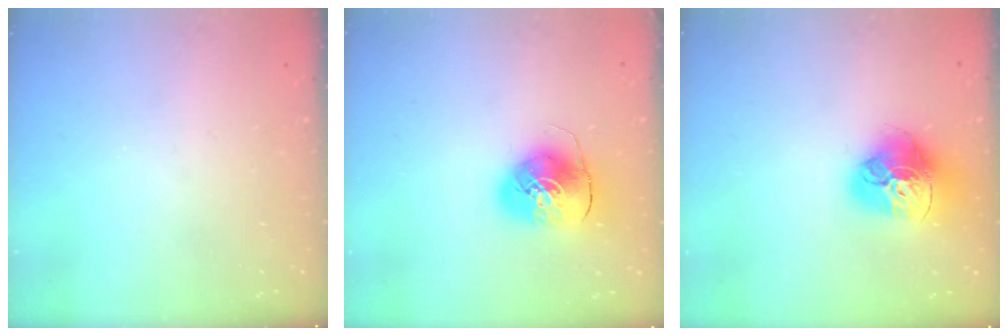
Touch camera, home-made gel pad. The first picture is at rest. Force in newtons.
{"total": 9.5, "press": 9.4, "slide": 1.5}
{"total": 17.8, "press": 17.8, "slide": 1.6}